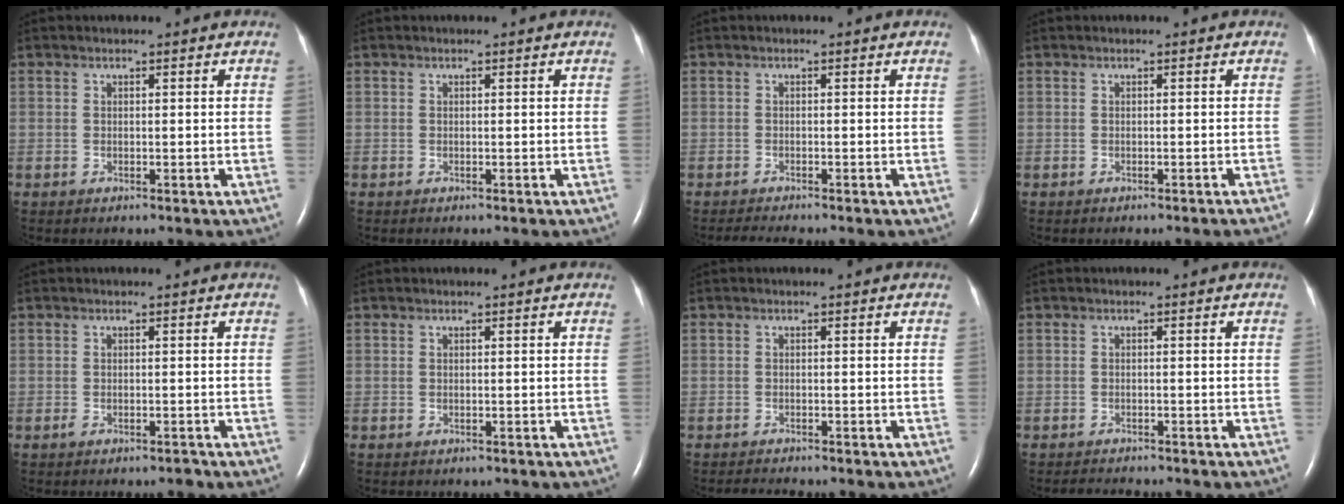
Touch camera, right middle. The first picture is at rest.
{"total": 0.0}
{"total": 1.9, "force": [-1.7, -0.6, 0.6], "torque": [-0.020, -0.009, -0.031]}
{"total": 2.2, "force": [-1.9, -0.5, 0.9], "torque": [-0.010, 0.004, -0.023]}
{"total": 1.2, "force": [-0.9, 0.4, 0.7], "torque": [-0.011, 0.000, -0.011]}
{"total": 0.5, "force": [-0.3, 0.3, 0.2], "torque": [-0.011, 0.001, 0.001]}
{"total": 1.6, "force": [-1.5, -0.1, 0.3], "torque": [-0.013, -0.007, -0.022]}
{"total": 2.5, "force": [-2.4, 0.2, 0.6], "torque": [-0.015, -0.010, -0.032]}